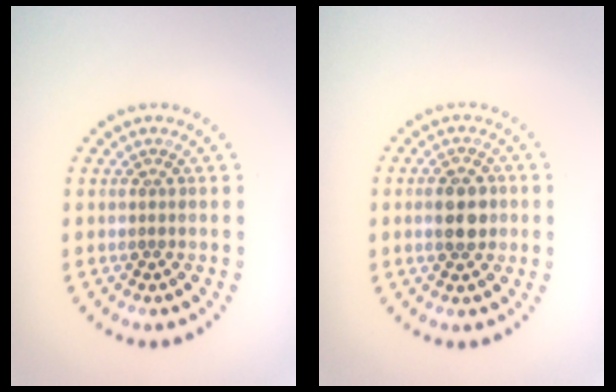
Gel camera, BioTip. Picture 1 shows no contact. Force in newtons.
{"total": 3.6, "press": 3.6, "slide": 0.1}